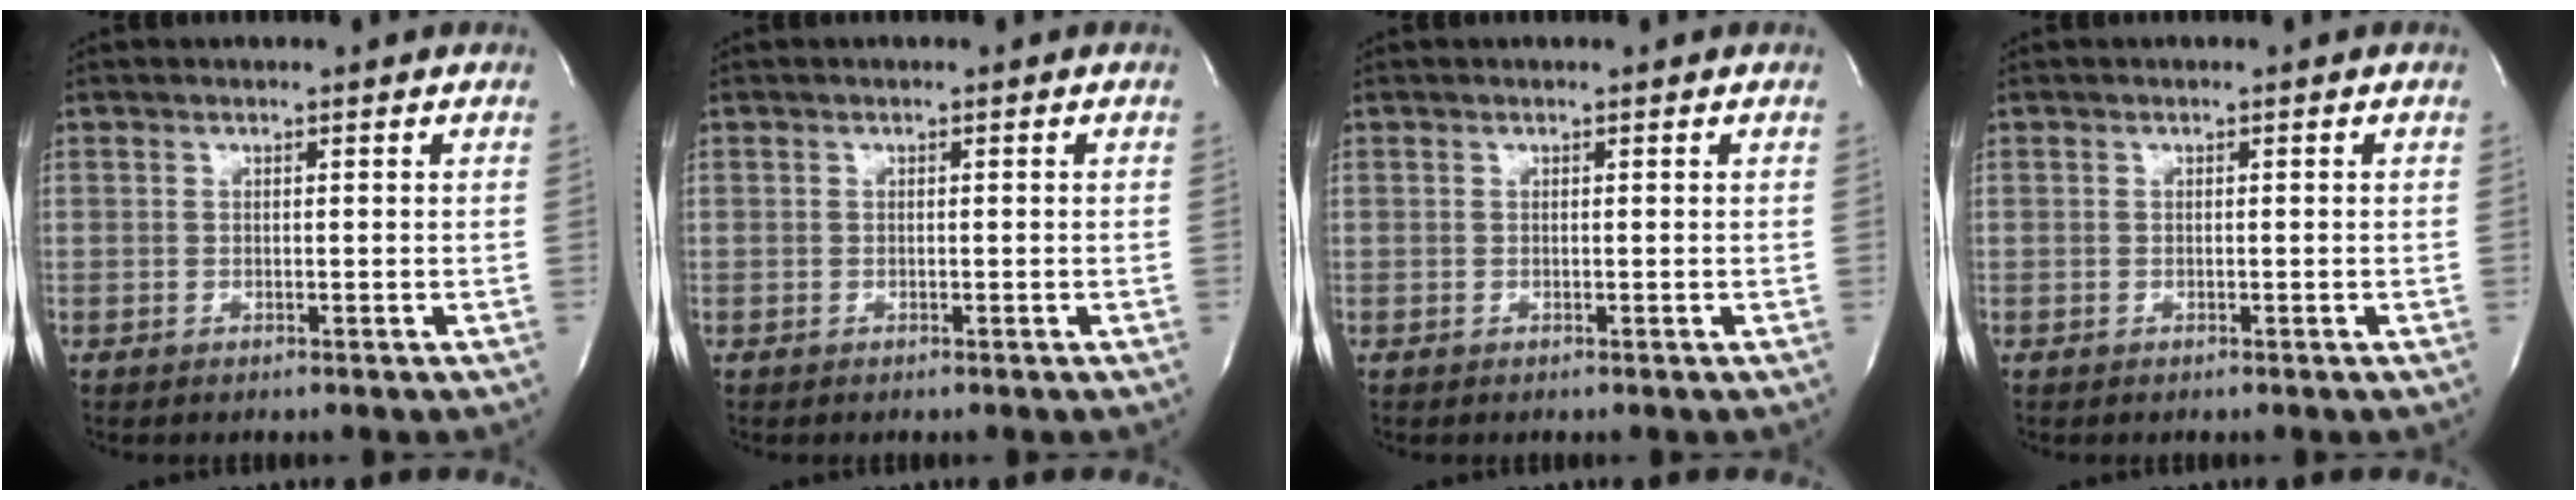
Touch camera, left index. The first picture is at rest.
{"total": 0.0}
{"total": 0.6, "force": [0.6, 0.0, 0.0], "torque": [-0.004, 0.001, 0.004]}
{"total": 0.0}